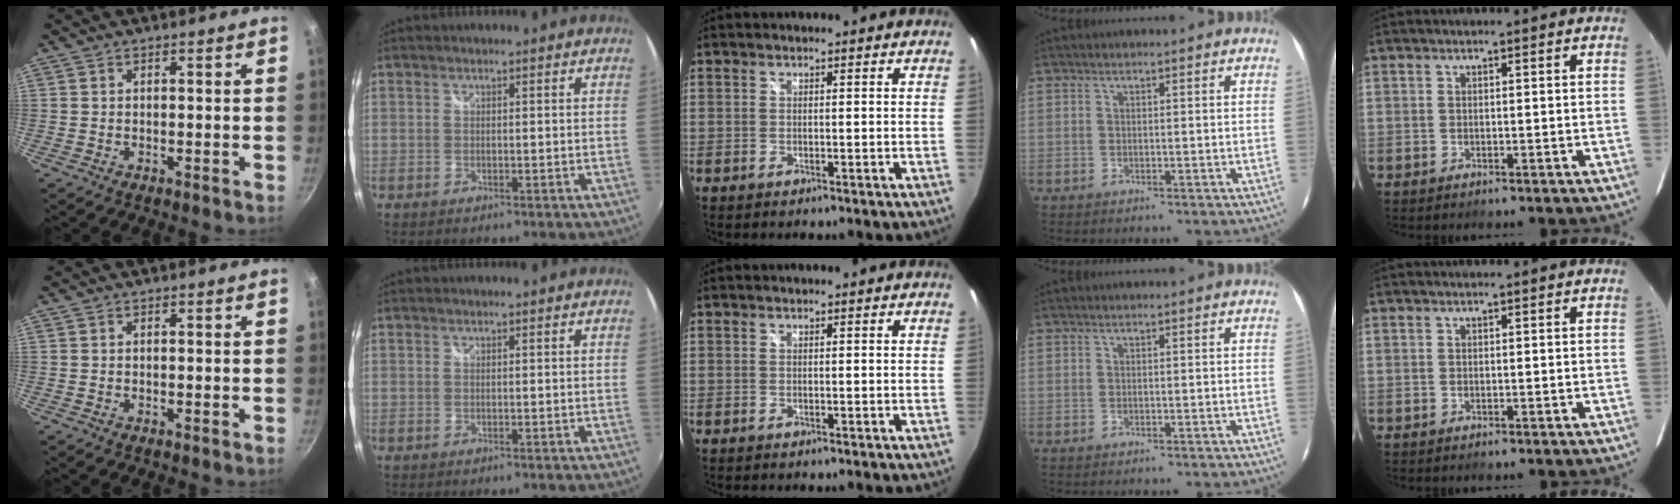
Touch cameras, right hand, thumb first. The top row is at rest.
{}